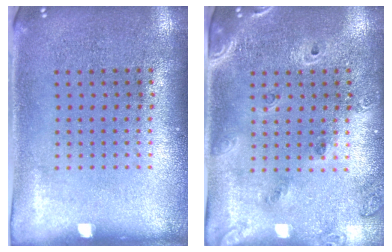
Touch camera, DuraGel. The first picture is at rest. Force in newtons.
{"total": 1.5, "press": 1.4, "slide": 0.6}